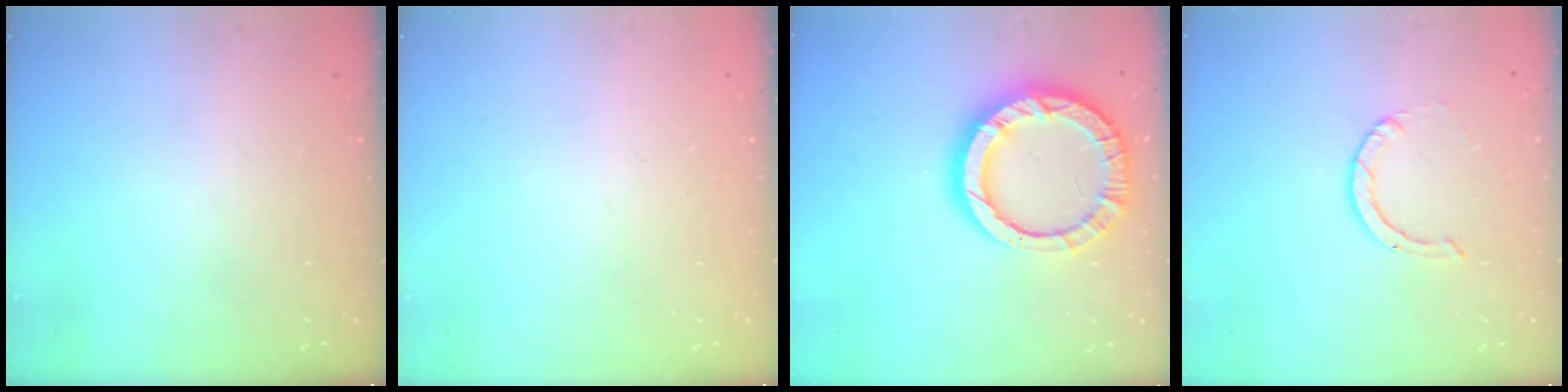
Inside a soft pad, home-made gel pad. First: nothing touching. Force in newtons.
{"total": 0.0}
{"total": 16.4, "press": 16.3, "slide": 1.9}
{"total": 0.9, "press": 0.9, "slide": 0.1}